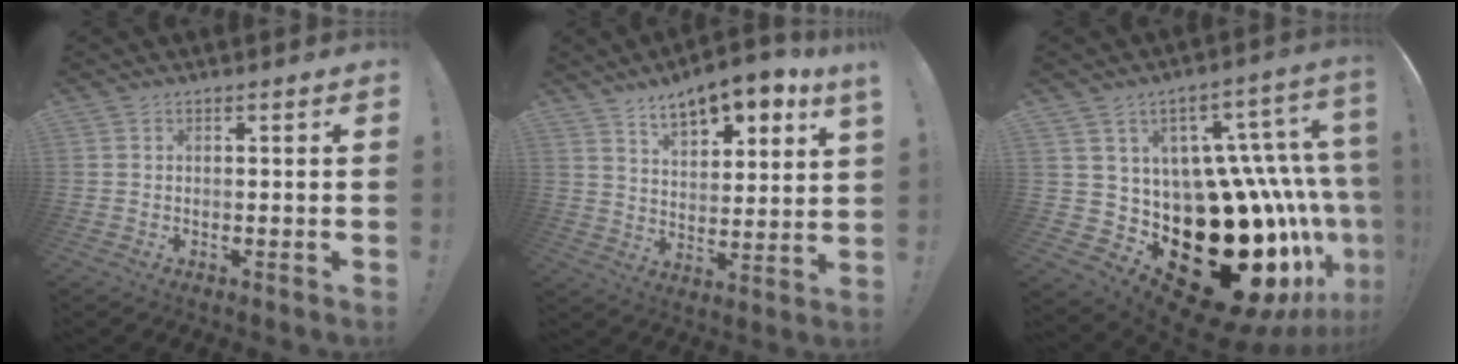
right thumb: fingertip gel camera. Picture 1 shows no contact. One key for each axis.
{"total": 10.6, "fx": 8.3, "fy": 3.4, "fz": 5.8, "tx": -0.095, "ty": -0.051, "tz": 0.146}
{"total": 31.6, "fx": -11.8, "fy": 17.2, "fz": 23.7, "tx": -0.272, "ty": -0.005, "tz": -0.114}